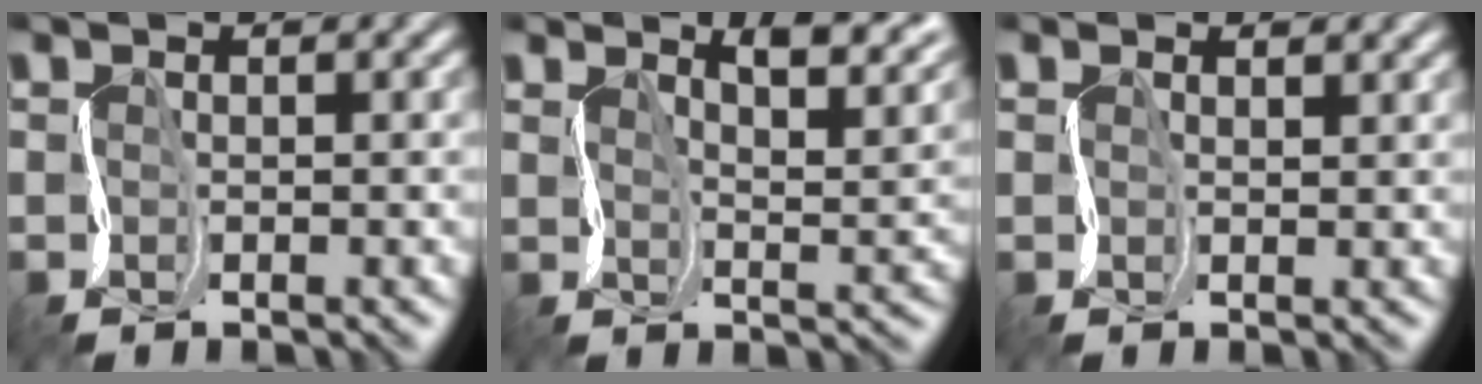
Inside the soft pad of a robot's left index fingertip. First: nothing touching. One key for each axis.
{"total": 5.7, "fx": 4.2, "fy": 2.1, "fz": 3.3, "tx": -0.033, "ty": 0.015, "tz": 0.053}
{"total": 1.3, "fx": 1.1, "fy": 0.5, "fz": -0.4, "tx": 0.015, "ty": 0.007, "tz": 0.016}